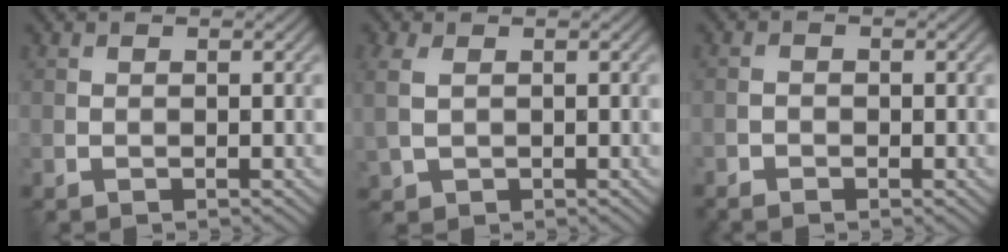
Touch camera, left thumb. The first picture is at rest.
{"total": 3.2, "force": [0.6, 2.2, 2.3], "torque": [-0.077, 0.003, 0.014]}
{"total": 1.5, "force": [-1.1, 0.8, 0.4], "torque": [-0.010, -0.001, -0.024]}